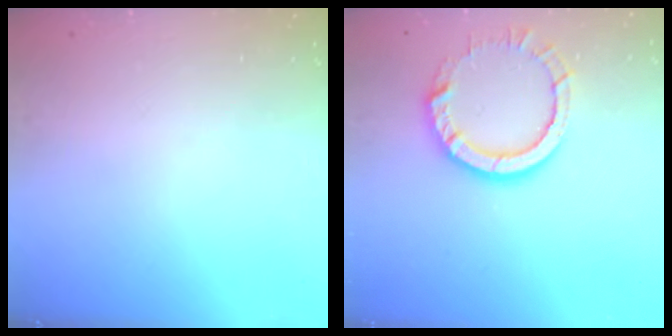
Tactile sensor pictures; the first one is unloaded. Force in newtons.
{"total": 9.8, "press": 9.8, "slide": 0.4}